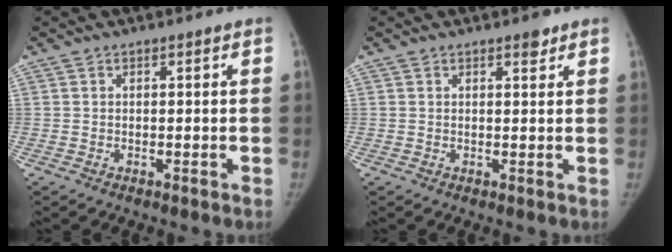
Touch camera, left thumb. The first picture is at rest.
{"total": 1.7, "force": [1.3, 0.7, 1.0], "torque": [-0.006, -0.007, 0.016]}